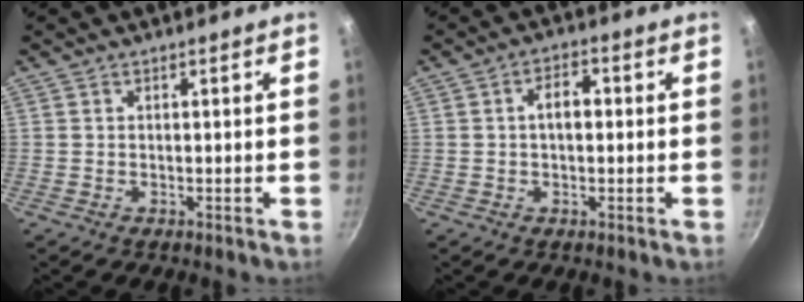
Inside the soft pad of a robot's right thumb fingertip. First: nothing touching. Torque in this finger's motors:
{"motor_torque": [-0.08, 0.66, 0.44, -0.18, 0.18]}